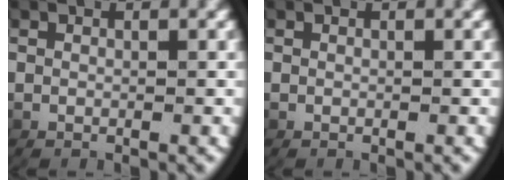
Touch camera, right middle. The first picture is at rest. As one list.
[{"total": 0.0}]